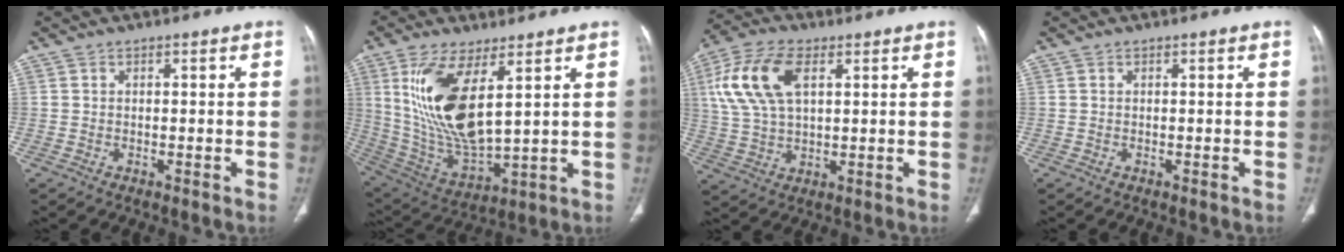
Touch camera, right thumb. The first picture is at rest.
{"total": 17.5, "force": [5.6, 6.8, 15.1], "torque": [-0.298, -0.031, 0.125]}
{"total": 13.5, "force": [4.3, 7.2, 10.5], "torque": [-0.223, 0.007, 0.086]}
{"total": 0.0}